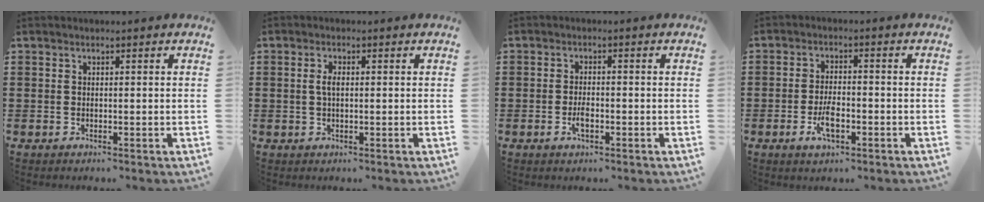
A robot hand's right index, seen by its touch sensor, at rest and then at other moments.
{"total": 2.2, "force": [0.2, 0.9, 2.0], "torque": [-0.041, 0.004, 0.001]}
{"total": 2.5, "force": [-0.9, 1.0, 2.1], "torque": [-0.040, 0.002, -0.017]}
{"total": 4.5, "force": [-1.8, 1.8, 3.7], "torque": [-0.076, 0.001, -0.034]}